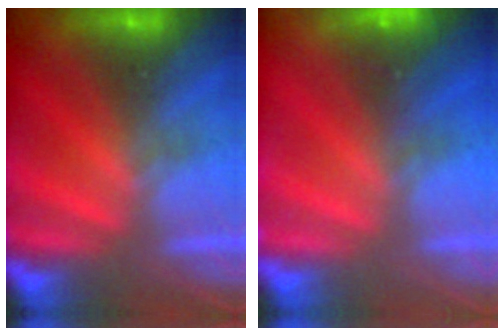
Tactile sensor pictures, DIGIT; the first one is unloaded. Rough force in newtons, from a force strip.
{"total": 2.4}